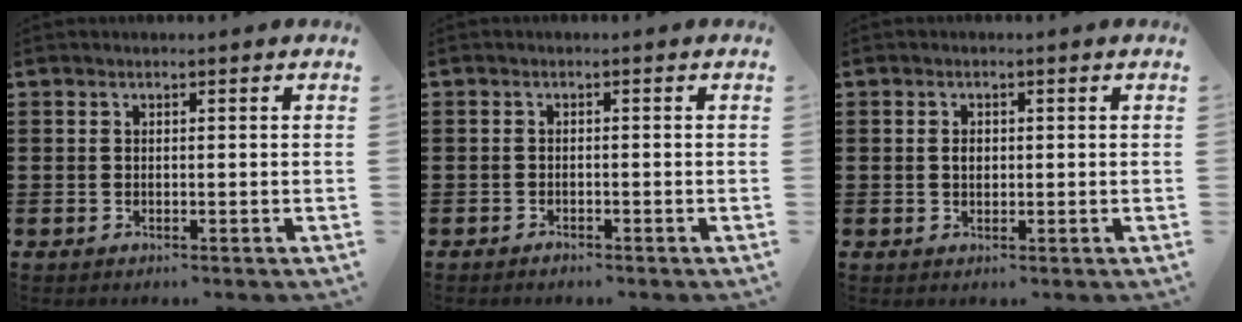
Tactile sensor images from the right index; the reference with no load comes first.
{"total": 0.8, "force": [-0.8, 0.1, 0.2], "torque": [-0.006, -0.002, -0.015]}
{"total": 1.6, "force": [0.1, 1.1, 1.2], "torque": [-0.026, 0.007, 0.001]}